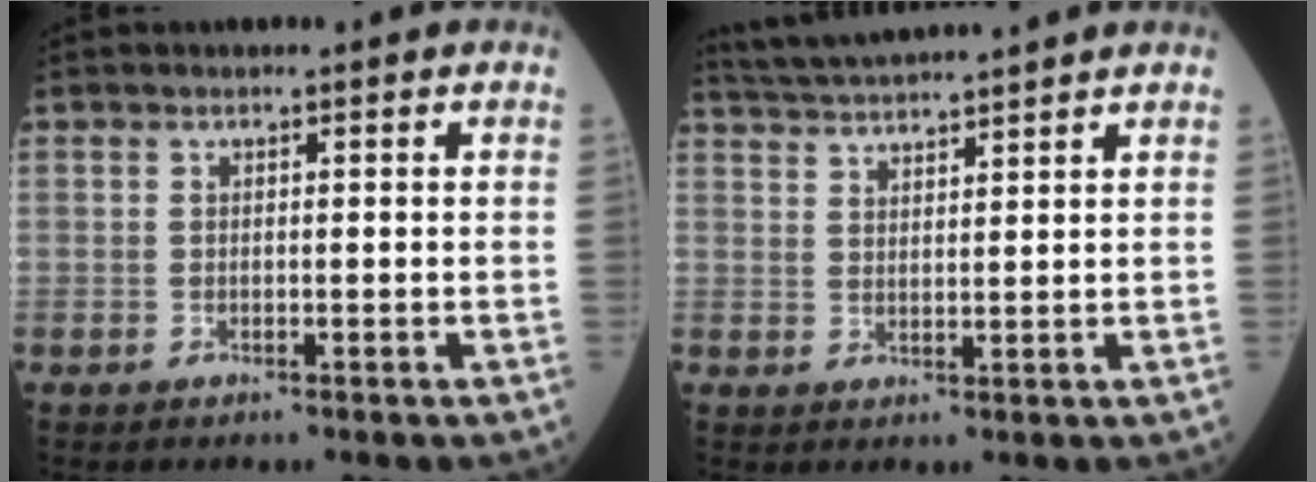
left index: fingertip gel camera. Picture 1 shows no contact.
{"total": 8.7, "force": [8.2, -1.4, 2.6], "torque": [-0.055, 0.024, 0.139]}